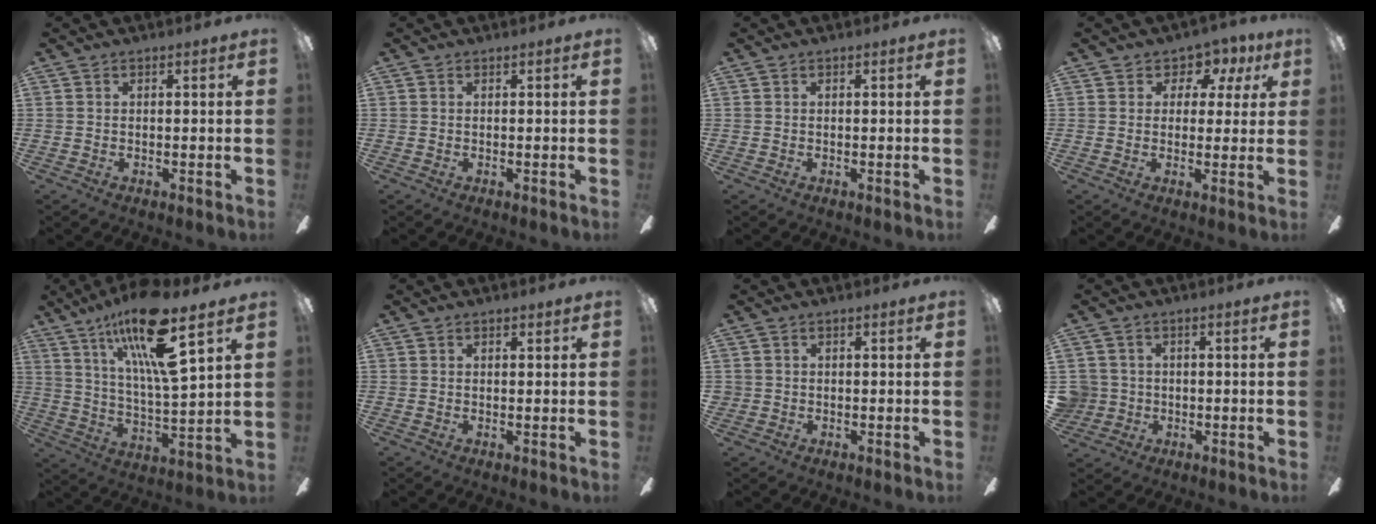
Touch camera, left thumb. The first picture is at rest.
{"total": 0.0}
{"total": 0.0}
{"total": 5.1, "force": [2.5, 4.2, 1.6], "torque": [-0.026, -0.012, 0.042]}
{"total": 19.4, "force": [12.1, 4.3, 14.5], "torque": [-0.273, -0.050, 0.191]}
{"total": 1.0, "force": [0.6, 0.6, 0.5], "torque": [-0.002, -0.001, 0.010]}
{"total": 1.0, "force": [0.0, 1.0, 0.1], "torque": [-0.001, 0.004, -0.001]}
{"total": 4.3, "force": [0.2, 4.3, 0.4], "torque": [-0.019, 0.009, 0.004]}